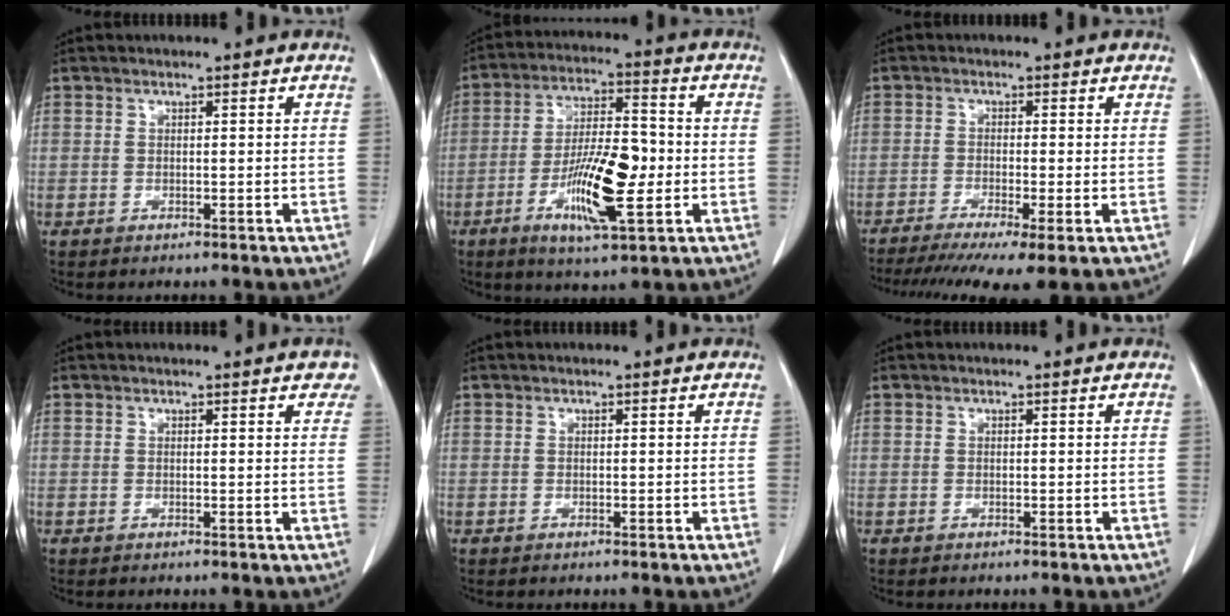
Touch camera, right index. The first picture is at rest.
{"total": 12.9, "force": [-3.3, 2.9, 12.1], "torque": [-0.224, -0.004, -0.055]}
{"total": 9.8, "force": [-6.6, 0.8, 7.2], "torque": [-0.111, -0.012, -0.106]}
{"total": 2.9, "force": [2.0, 0.8, 1.9], "torque": [-0.016, 0.000, 0.012]}
{"total": 0.0}
{"total": 0.0}